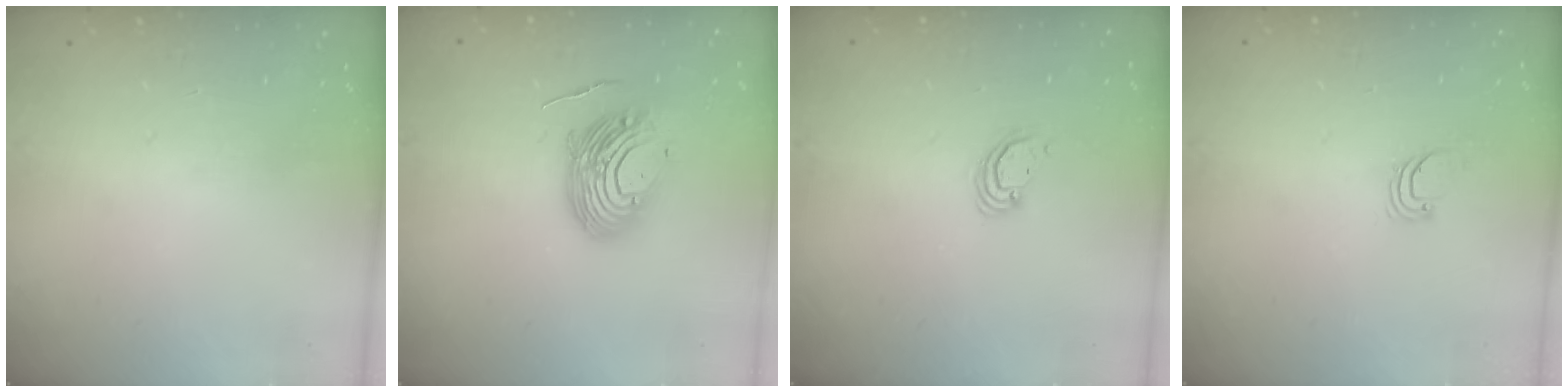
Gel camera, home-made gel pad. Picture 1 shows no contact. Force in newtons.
{"total": 13.4, "press": 13.3, "slide": 1.5}
{"total": 2.7, "press": 2.7, "slide": 0.2}
{"total": 0.9, "press": 0.9, "slide": 0.1}